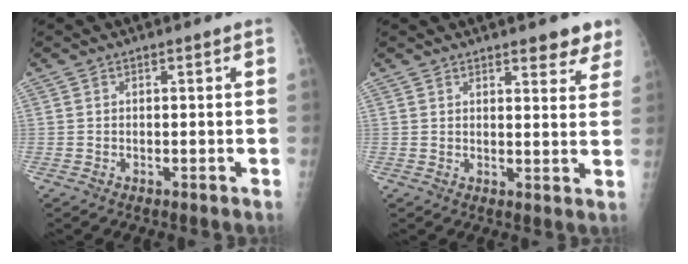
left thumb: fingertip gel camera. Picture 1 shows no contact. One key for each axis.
{"total": 6.0, "fx": 4.5, "fy": 2.1, "fz": 3.4, "tx": -0.012, "ty": -0.022, "tz": 0.049}